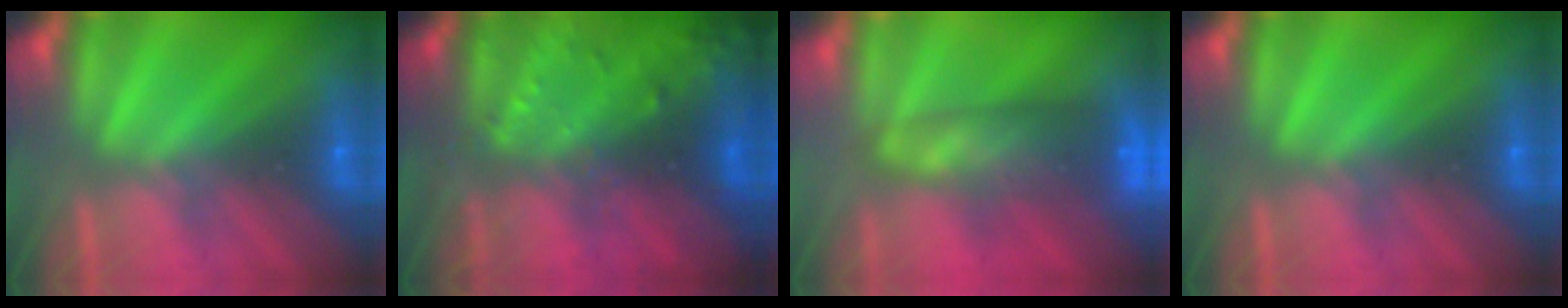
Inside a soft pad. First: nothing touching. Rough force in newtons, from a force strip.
{"total": 9.4}
{"total": 7.3}
{"total": 0.0}